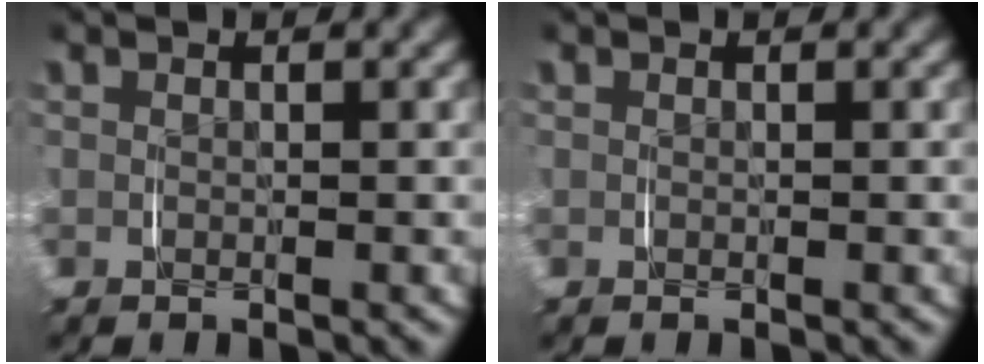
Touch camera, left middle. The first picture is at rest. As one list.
[{"total": 0.0}]